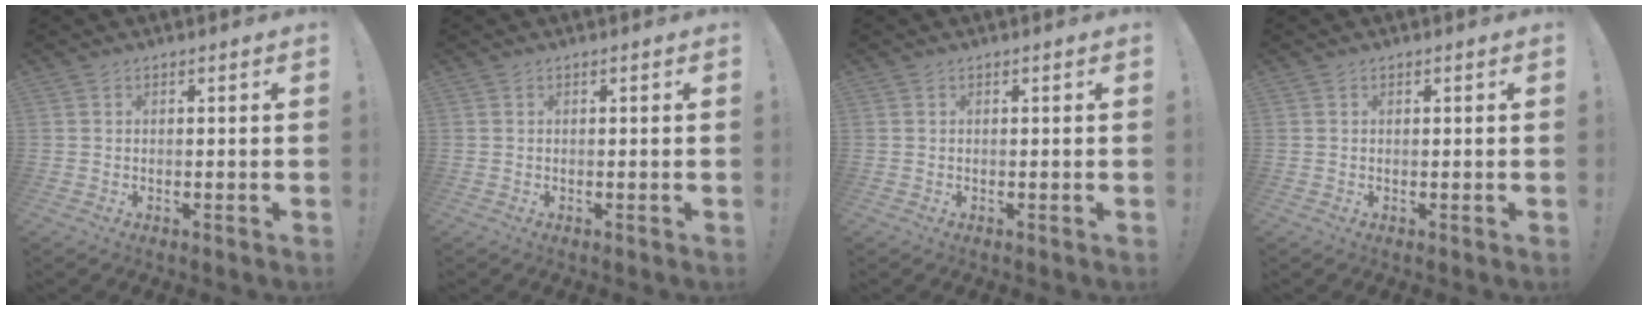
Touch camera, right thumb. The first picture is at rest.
{"total": 0.0}
{"total": 0.0}
{"total": 0.0}